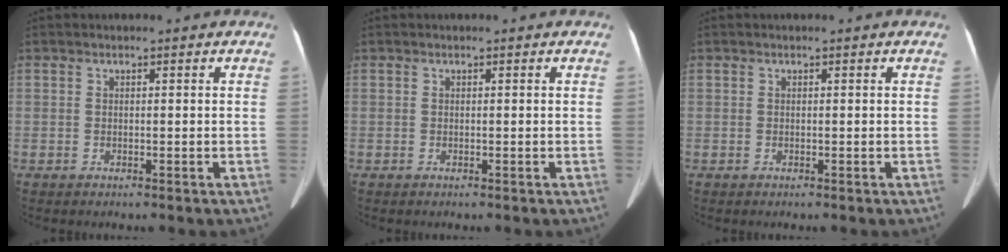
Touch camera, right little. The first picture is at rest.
{"total": 0.0}
{"total": 0.0}